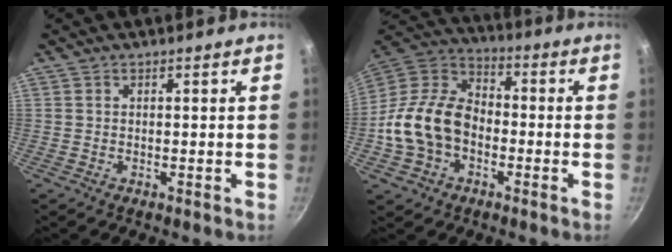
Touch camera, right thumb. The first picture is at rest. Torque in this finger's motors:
{"motor_torque": [0.02, 0.84, 0.95, -1.06, 0.39]}